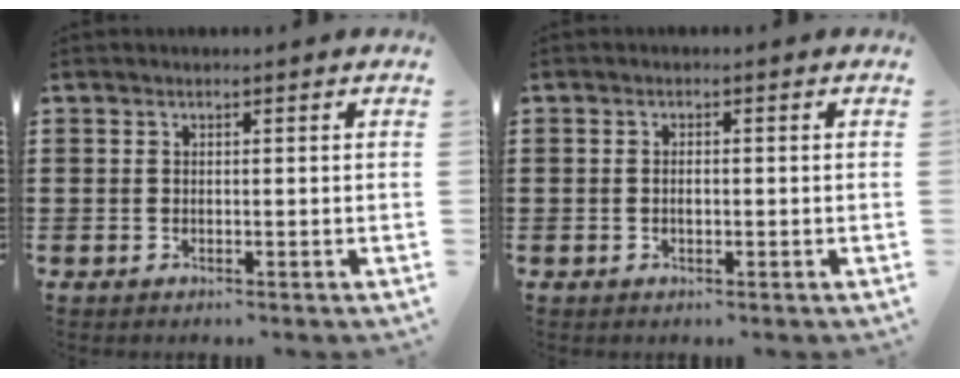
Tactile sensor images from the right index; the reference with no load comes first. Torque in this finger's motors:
{"motor_torque": [-0.47, 0.97, -0.03, -0.01]}